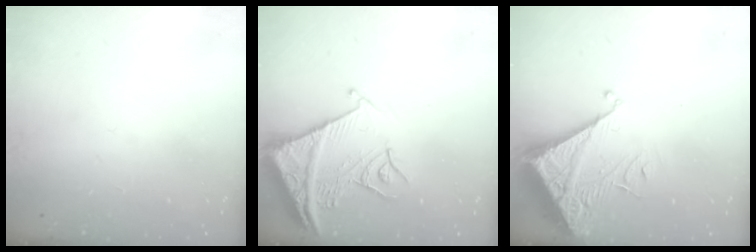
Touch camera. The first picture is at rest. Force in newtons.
{"total": 14.1, "press": 14.0, "slide": 1.6}
{"total": 7.0, "press": 7.0, "slide": 0.6}